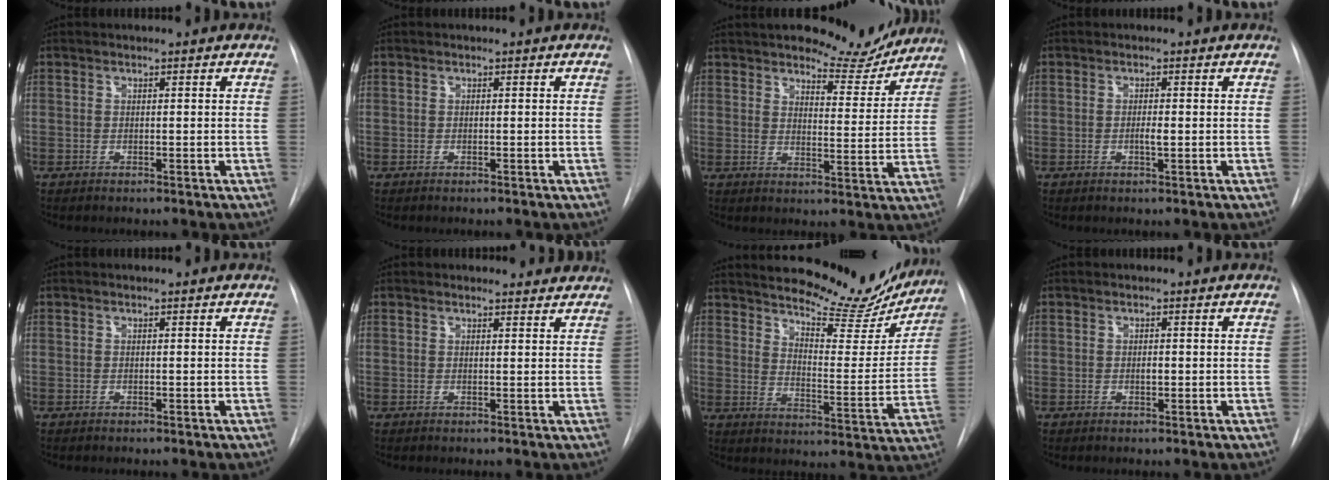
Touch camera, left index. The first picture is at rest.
{"total": 0.0}
{"total": 8.9, "force": [8.3, 2.1, 2.4], "torque": [-0.025, -0.025, 0.107]}
{"total": 1.3, "force": [-0.6, 0.1, 1.1], "torque": [-0.022, -0.007, -0.010]}
{"total": 0.0}
{"total": 3.3, "force": [3.2, 0.9, 0.0], "torque": [0.000, -0.005, 0.023]}
{"total": 19.0, "force": [17.2, 4.4, 6.8], "torque": [-0.094, -0.048, 0.218]}
{"total": 0.7, "force": [-0.4, 0.3, 0.5], "torque": [-0.009, -0.006, -0.008]}